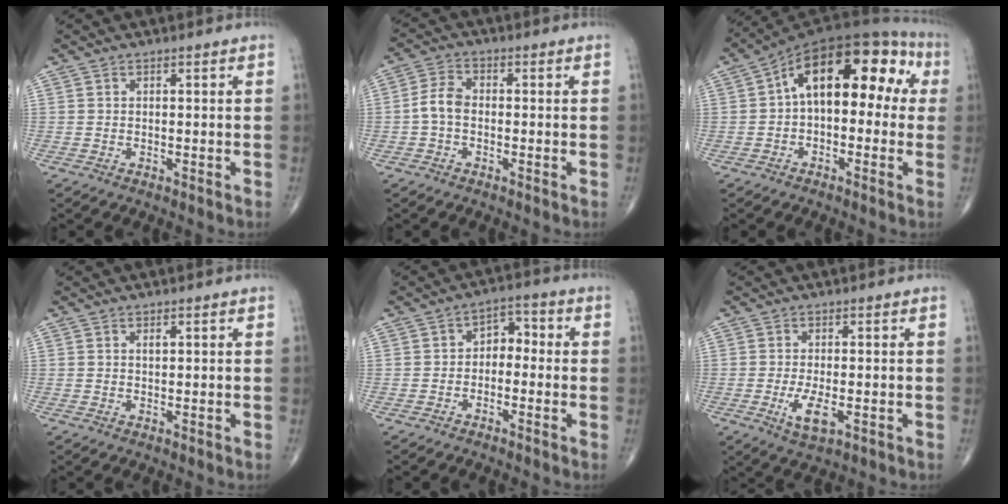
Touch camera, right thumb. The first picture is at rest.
{"total": 4.5, "force": [-0.8, 2.9, 3.4], "torque": [-0.066, 0.016, -0.025]}
{"total": 17.7, "force": [2.3, 9.7, 14.7], "torque": [-0.183, 0.059, 0.020]}
{"total": 0.8, "force": [0.3, 0.4, 0.6], "torque": [-0.010, 0.001, 0.006]}
{"total": 4.8, "force": [-0.8, 3.4, 3.3], "torque": [-0.025, 0.030, -0.029]}
{"total": 5.1, "force": [-1.5, 2.1, 4.5], "torque": [-0.083, -0.008, -0.022]}